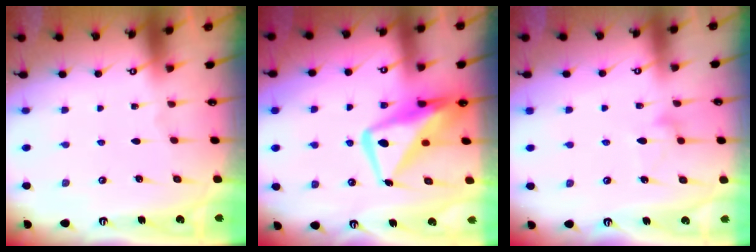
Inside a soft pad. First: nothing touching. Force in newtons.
{"total": 14.5, "press": 14.5, "slide": 1.5}
{"total": 9.7, "press": 9.7, "slide": 0.5}